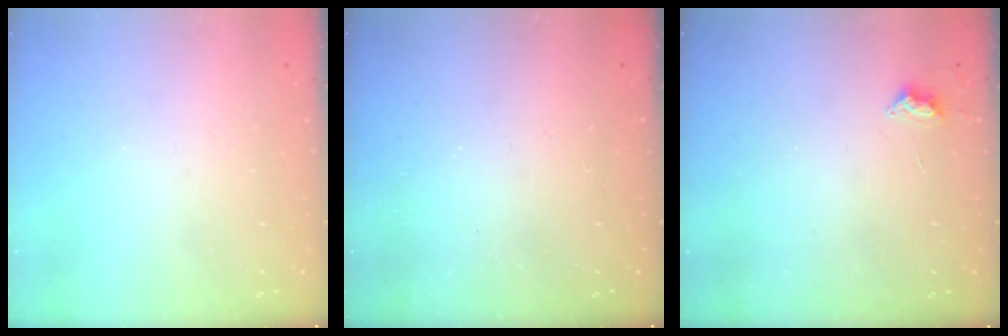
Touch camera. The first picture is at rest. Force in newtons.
{"total": 1.2, "press": 1.2, "slide": 0.3}
{"total": 3.9, "press": 3.9, "slide": 0.5}